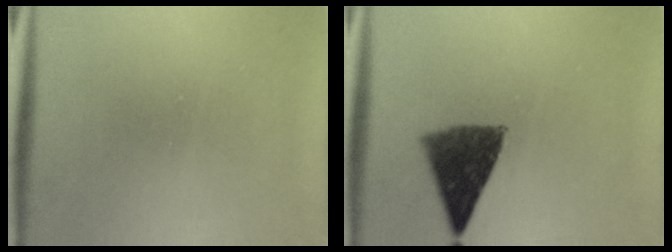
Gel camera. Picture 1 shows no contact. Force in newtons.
{"total": 8.5}